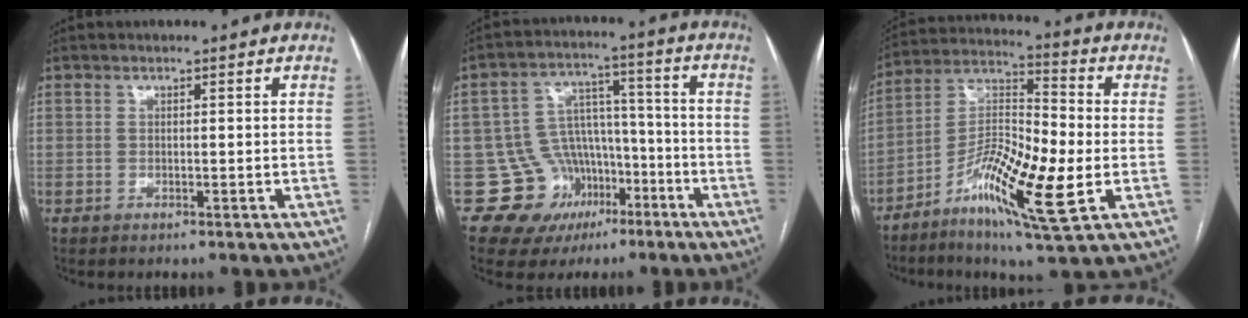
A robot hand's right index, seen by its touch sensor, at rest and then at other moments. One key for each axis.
{"total": 12.2, "fx": -5.4, "fy": 10.8, "fz": 1.8, "tx": -0.021, "ty": 0.074, "tz": -0.067}
{"total": 16.0, "fx": -5.2, "fy": 2.7, "fz": 14.9, "tx": -0.284, "ty": -0.008, "tz": -0.093}